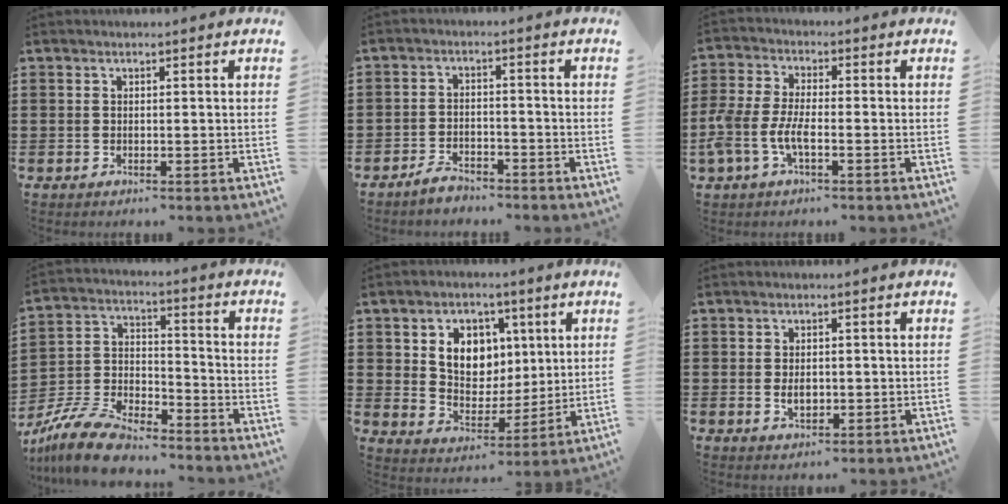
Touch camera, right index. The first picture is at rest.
{"total": 2.8, "force": [-2.6, 0.6, 0.8], "torque": [-0.018, 0.005, -0.052]}
{"total": 5.3, "force": [-2.2, 2.0, 4.4], "torque": [-0.118, -0.010, -0.052]}
{"total": 10.7, "force": [-9.5, 2.4, 4.3], "torque": [-0.099, 0.020, -0.187]}
{"total": 7.8, "force": [2.8, 6.3, 3.4], "torque": [-0.083, 0.009, 0.050]}
{"total": 2.5, "force": [-0.2, 1.6, 1.9], "torque": [-0.038, 0.005, -0.005]}